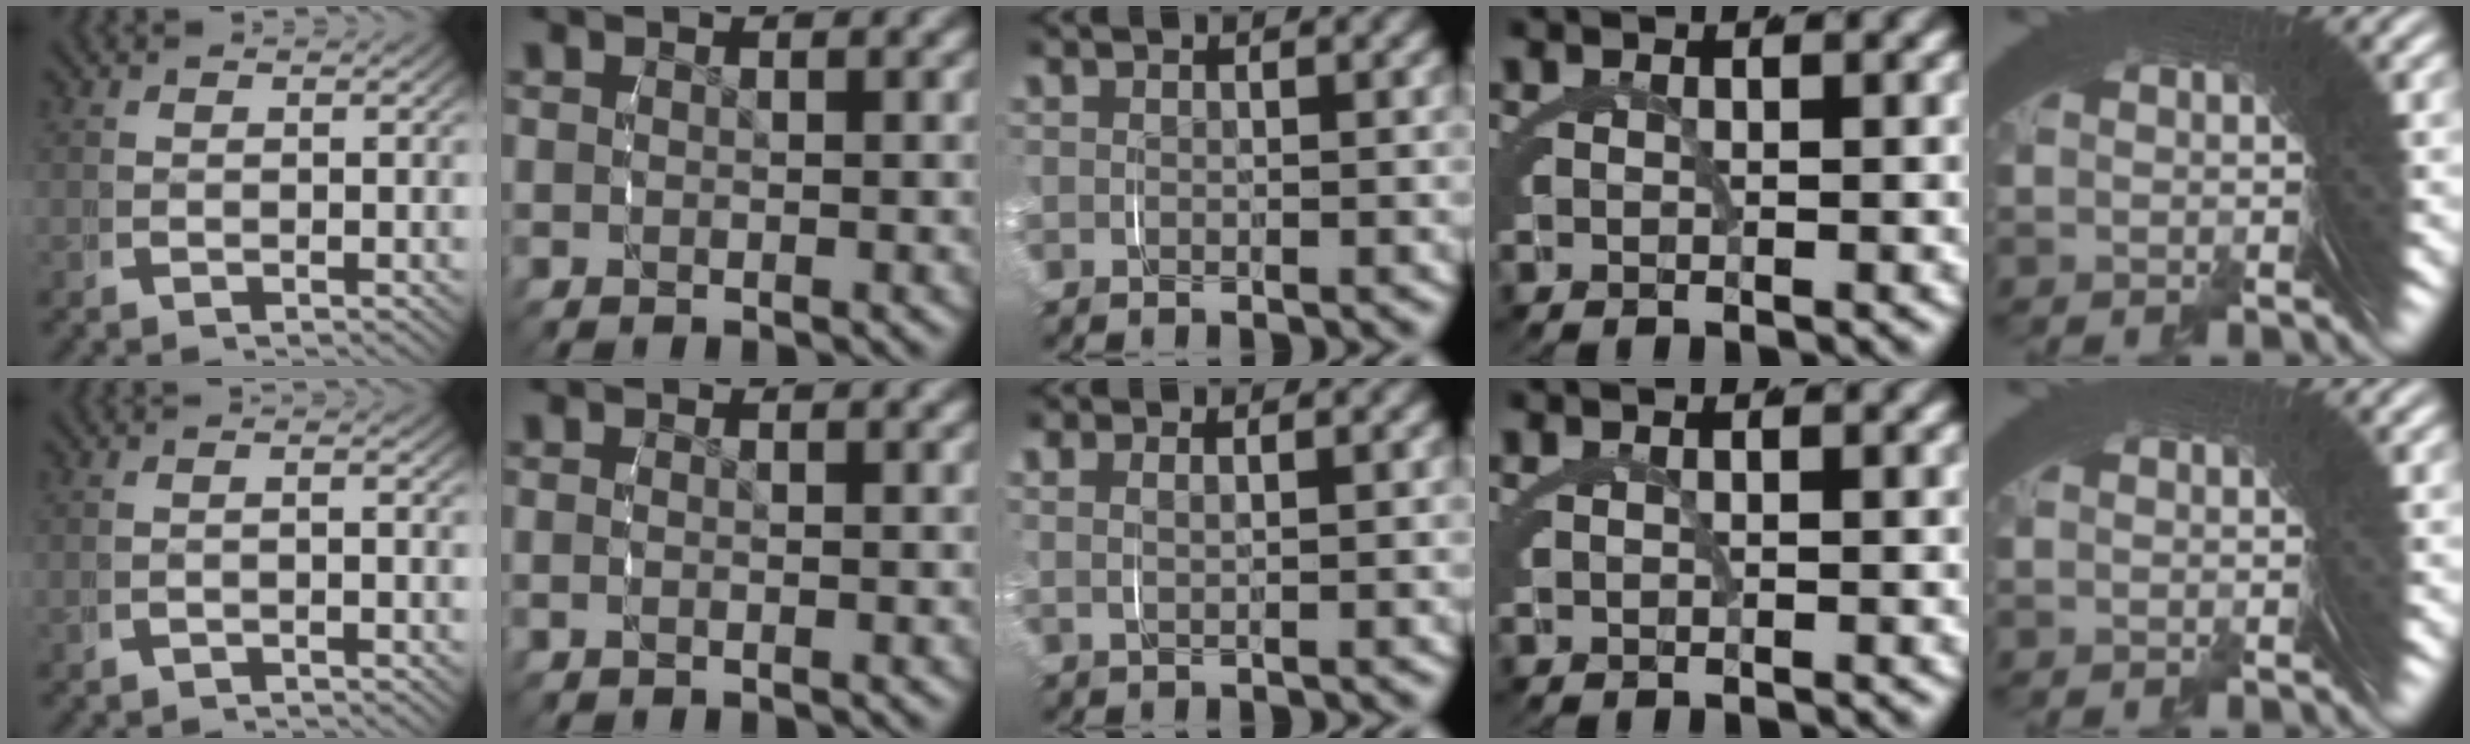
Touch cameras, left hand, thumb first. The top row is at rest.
{"thumb": {"total": 1.1, "force": [-0.9, 0.0, 0.7], "torque": [-0.013, 0.004, -0.011]}, "index": {"total": 0.6, "force": [-0.4, 0.1, 0.4], "torque": [-0.012, -0.002, -0.008]}, "middle": {"total": 1.3, "force": [0.9, 0.2, 1.0], "torque": [-0.021, 0.003, 0.022]}, "ring": {"total": 0.7, "force": [0.2, 0.5, 0.5], "torque": [-0.012, 0.002, 0.004]}, "little": {"total": 0.7, "force": [0.0, -0.4, -0.5], "torque": [0.012, 0.004, 0.001]}}